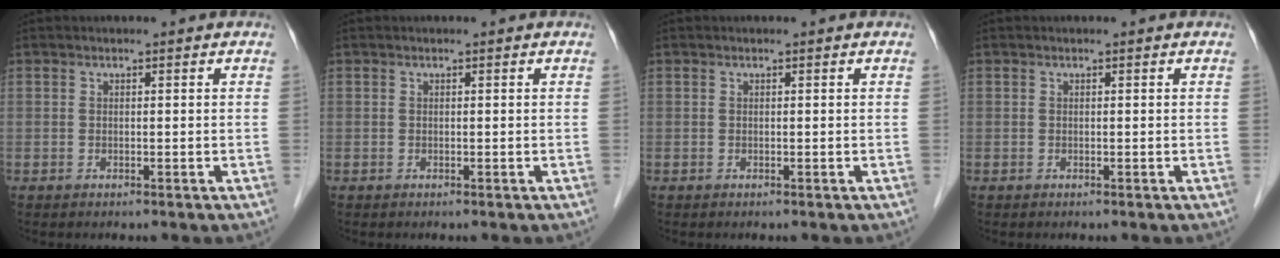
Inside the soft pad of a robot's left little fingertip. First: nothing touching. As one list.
[{"total": 0.0}, {"total": 0.0}, {"total": 0.0}]